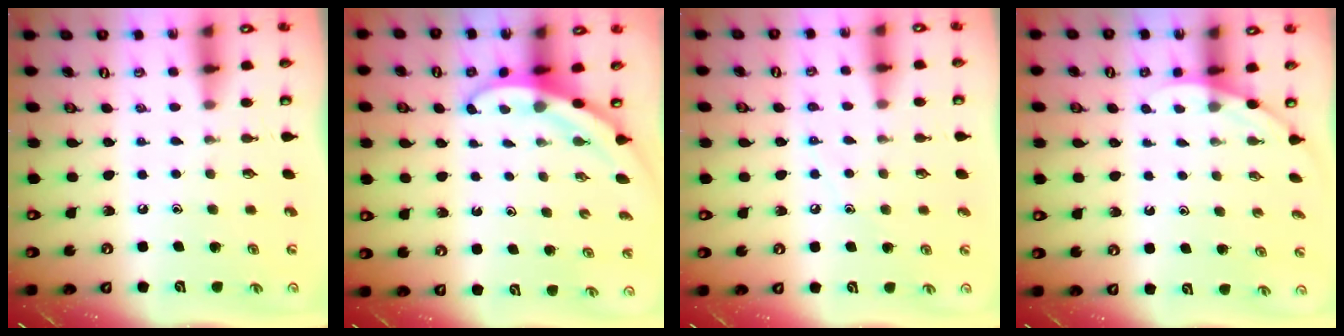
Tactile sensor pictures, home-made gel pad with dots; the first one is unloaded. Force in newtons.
{"total": 3.1, "press": 3.1, "slide": 0.2}
{"total": 6.7, "press": 6.7, "slide": 0.8}
{"total": 2.0, "press": 2.0, "slide": 0.0}